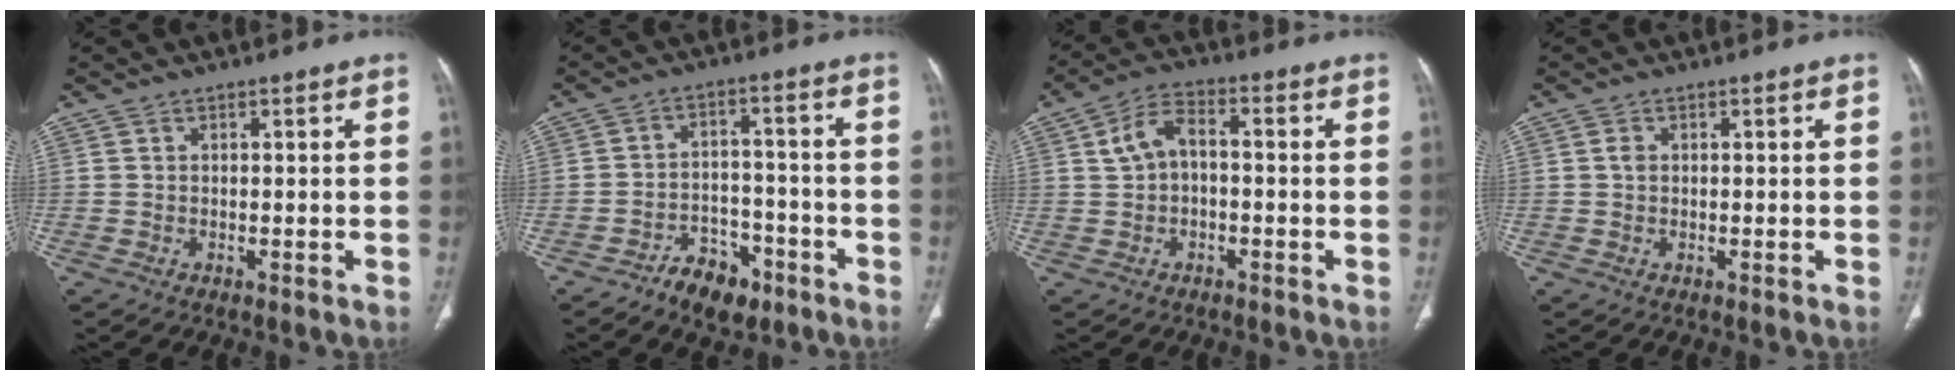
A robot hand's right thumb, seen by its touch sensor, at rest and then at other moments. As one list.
[{"total": 8.1, "force": [-5.4, 4.8, 3.7], "torque": [-0.033, 0.043, -0.086]}, {"total": 6.5, "force": [0.3, 4.0, 5.1], "torque": [-0.093, 0.023, -0.005]}, {"total": 1.6, "force": [0.2, 1.2, 1.1], "torque": [-0.018, 0.002, 0.002]}]